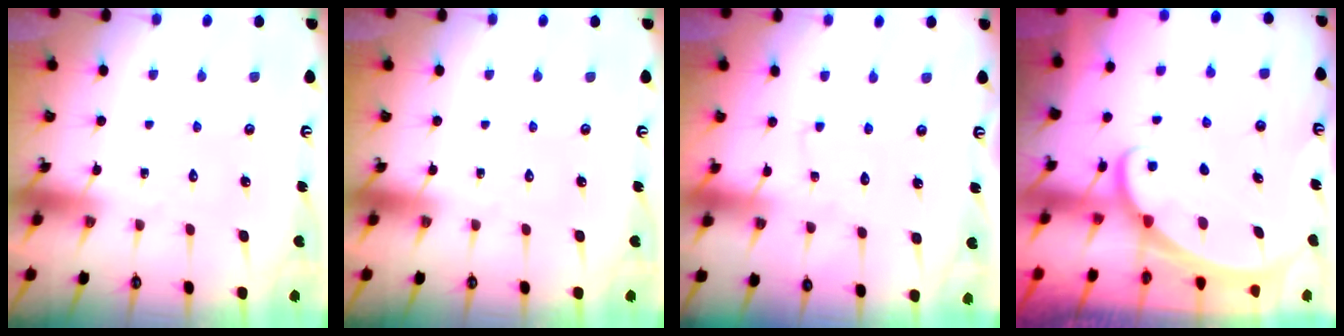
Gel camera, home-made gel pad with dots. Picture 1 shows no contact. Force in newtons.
{"total": 0.0}
{"total": 3.2, "press": 3.1, "slide": 0.3}
{"total": 1.7, "press": 1.7, "slide": 0.1}